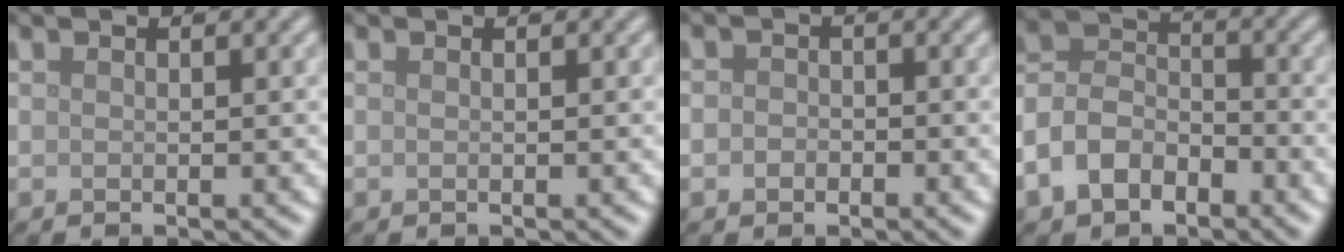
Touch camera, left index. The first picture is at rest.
{"total": 0.0}
{"total": 1.4, "force": [-0.5, 1.1, 0.6], "torque": [-0.001, -0.002, -0.014]}
{"total": 5.9, "force": [-3.1, 3.9, 3.2], "torque": [-0.066, 0.007, -0.070]}